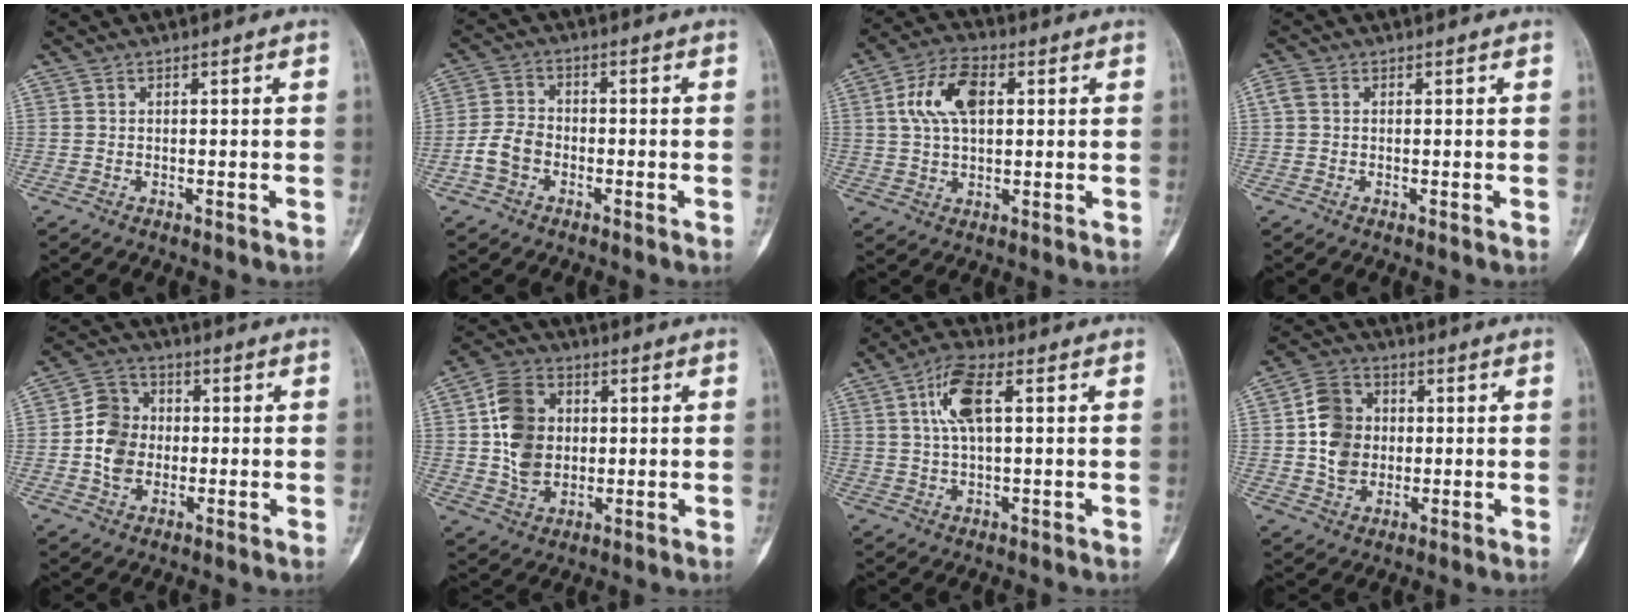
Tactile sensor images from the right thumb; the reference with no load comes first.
{"total": 5.8, "force": [-2.2, 4.3, 3.3], "torque": [-0.061, 0.021, -0.047]}
{"total": 10.2, "force": [2.4, 5.9, 7.9], "torque": [-0.146, 0.012, 0.039]}
{"total": 1.9, "force": [0.3, 1.5, 1.1], "torque": [-0.029, 0.007, 0.005]}
{"total": 8.9, "force": [-0.8, 7.4, 4.8], "torque": [-0.064, 0.017, -0.022]}
{"total": 11.7, "force": [1.2, 9.1, 7.3], "torque": [-0.110, 0.004, 0.023]}
{"total": 8.4, "force": [2.4, 3.2, 7.4], "torque": [-0.146, 0.010, 0.043]}
{"total": 10.3, "force": [0.4, 8.5, 5.8], "torque": [-0.079, 0.008, 0.004]}